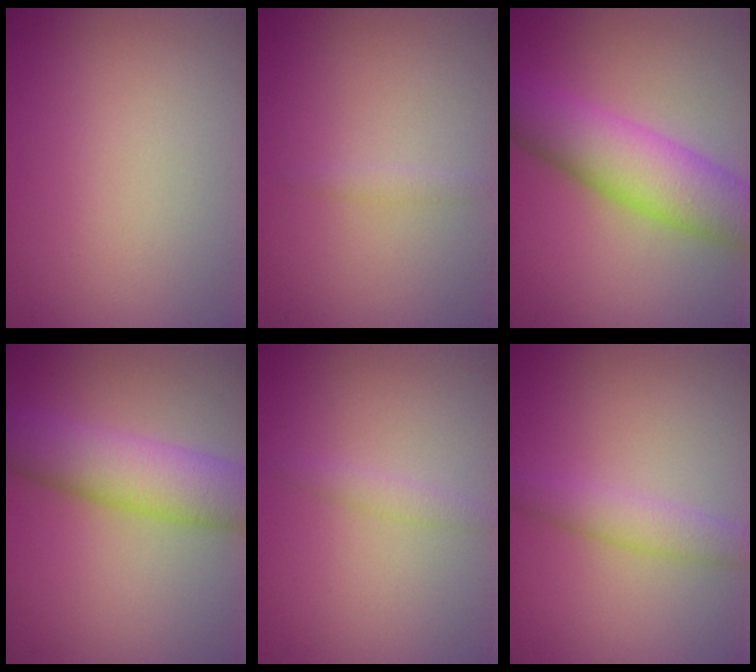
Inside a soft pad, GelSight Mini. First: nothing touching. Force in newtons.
{"total": 0.8, "press": 0.8, "slide": 0.0}
{"total": 8.2, "press": 8.2, "slide": 0.2}
{"total": 7.1, "press": 7.1, "slide": 0.2}
{"total": 1.2, "press": 1.2, "slide": 0.1}
{"total": 2.6, "press": 2.6, "slide": 0.0}